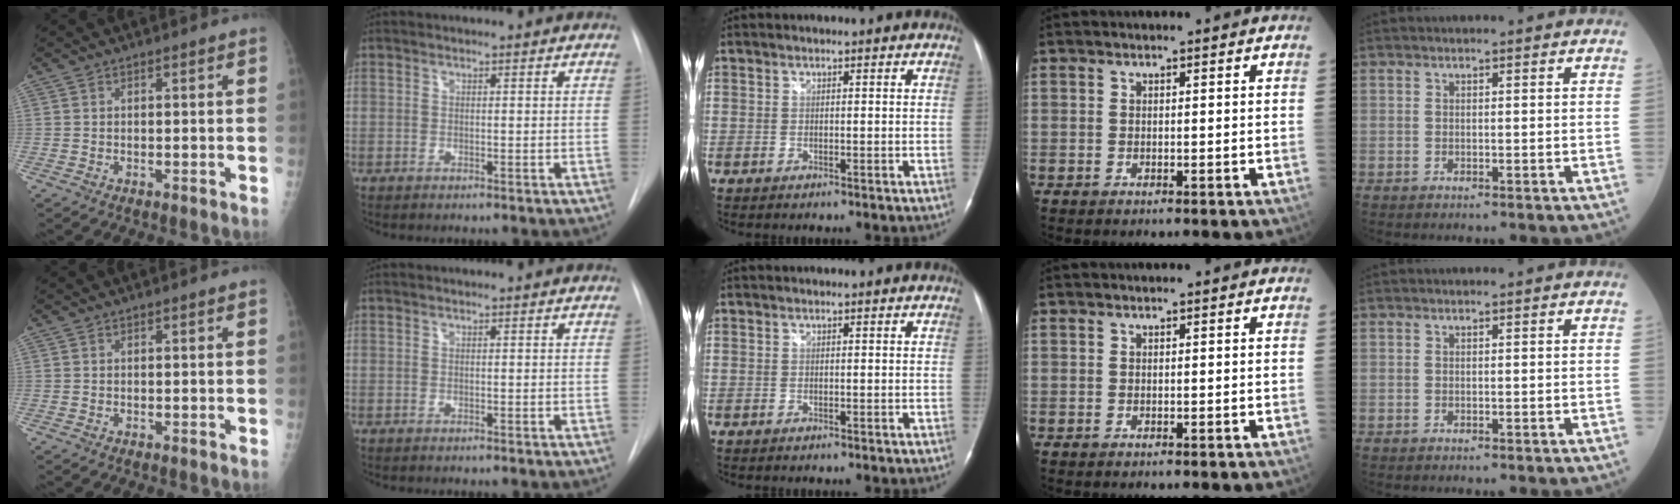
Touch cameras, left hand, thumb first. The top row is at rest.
{}